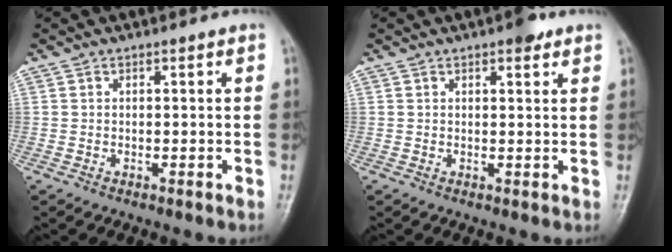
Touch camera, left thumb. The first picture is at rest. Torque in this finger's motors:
{"motor_torque": [0.37, 0.09, 0.23, -0.39, -0.02]}